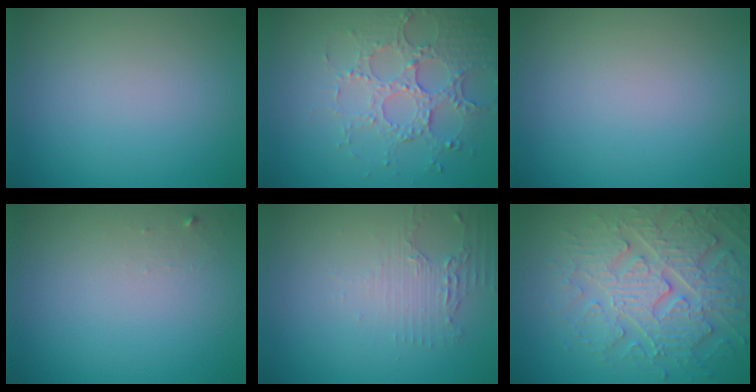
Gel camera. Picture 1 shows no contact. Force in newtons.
{"total": 4.5, "press": 3.5, "slide": 2.7}
{"total": 0.0}
{"total": 0.6, "press": 0.6, "slide": 0.1}
{"total": 2.2, "press": 1.8, "slide": 1.2}
{"total": 6.8, "press": 5.8, "slide": 3.6}